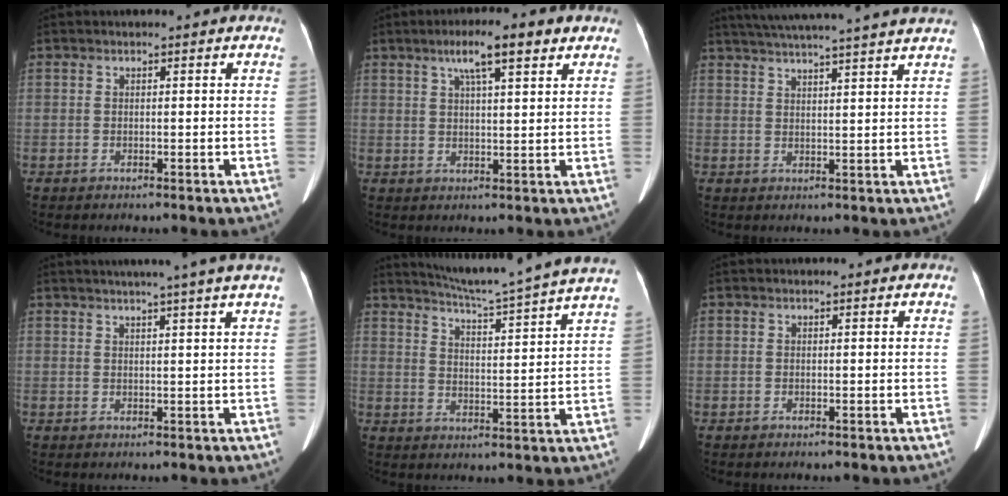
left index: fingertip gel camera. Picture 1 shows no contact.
{"total": 7.2, "force": [4.1, 1.1, 5.8], "torque": [-0.102, 0.015, 0.063]}
{"total": 18.3, "force": [16.3, -1.1, 8.2], "torque": [-0.145, 0.001, 0.215]}
{"total": 8.1, "force": [6.5, -1.5, 4.6], "torque": [-0.059, 0.015, 0.066]}
{"total": 19.0, "force": [17.2, -2.0, 7.9], "torque": [-0.136, -0.042, 0.225]}
{"total": 0.0}